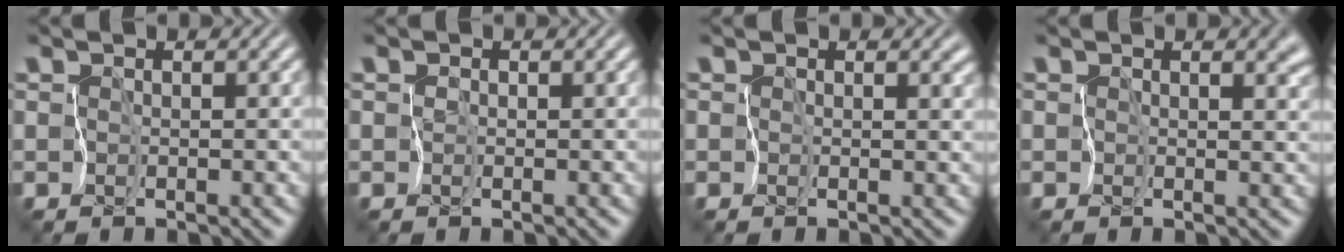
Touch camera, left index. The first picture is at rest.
{"total": 0.6, "force": [-0.1, 0.6, 0.2], "torque": [0.011, 0.006, -0.004]}
{"total": 1.2, "force": [0.5, 0.9, 0.7], "torque": [-0.004, 0.003, 0.006]}
{"total": 2.1, "force": [0.7, 1.3, 1.5], "torque": [-0.017, -0.002, 0.013]}